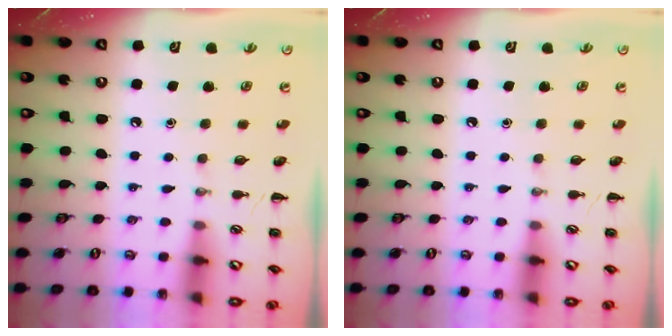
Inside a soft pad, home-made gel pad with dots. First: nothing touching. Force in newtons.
{"total": 0.0}